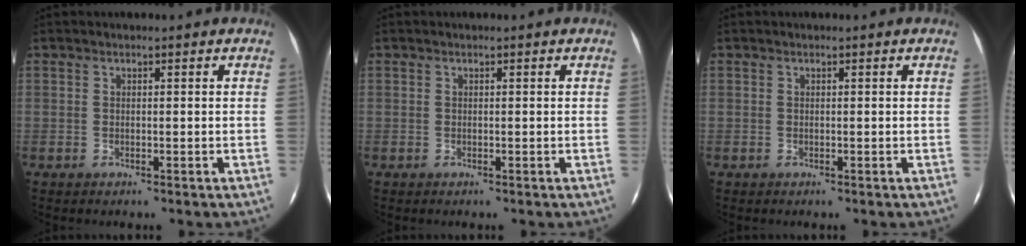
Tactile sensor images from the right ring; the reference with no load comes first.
{"total": 0.0}
{"total": 0.0}